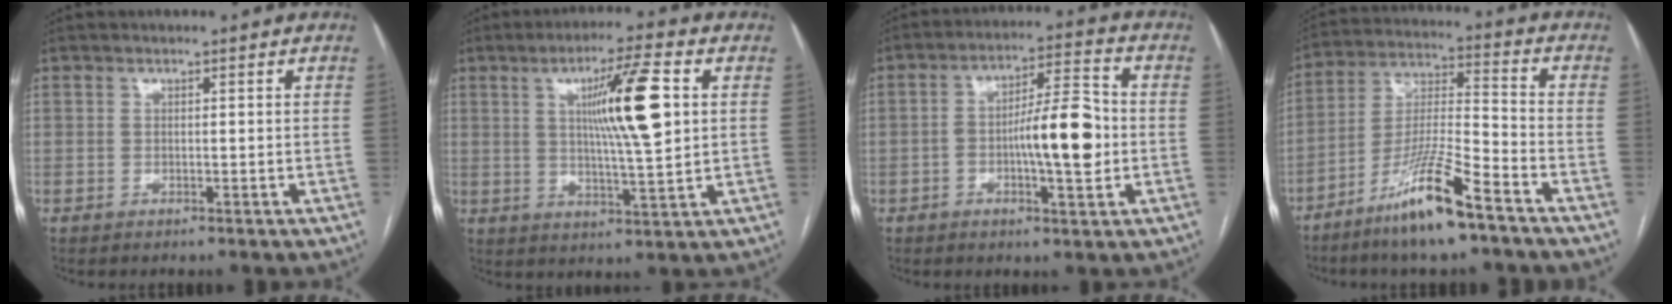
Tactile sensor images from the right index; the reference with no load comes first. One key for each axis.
{"total": 11.6, "fx": 2.7, "fy": 0.4, "fz": 11.3, "tx": -0.186, "ty": 0.002, "tz": 0.045}
{"total": 10.7, "fx": -1.5, "fy": 2.3, "fz": 10.3, "tx": -0.168, "ty": 0.015, "tz": -0.023}
{"total": 13.1, "fx": -8.6, "fy": 0.7, "fz": 9.9, "tx": -0.196, "ty": -0.021, "tz": -0.163}